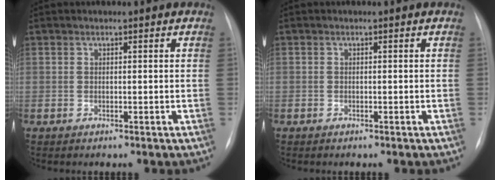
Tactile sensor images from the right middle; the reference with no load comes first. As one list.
[{"total": 0.0}]